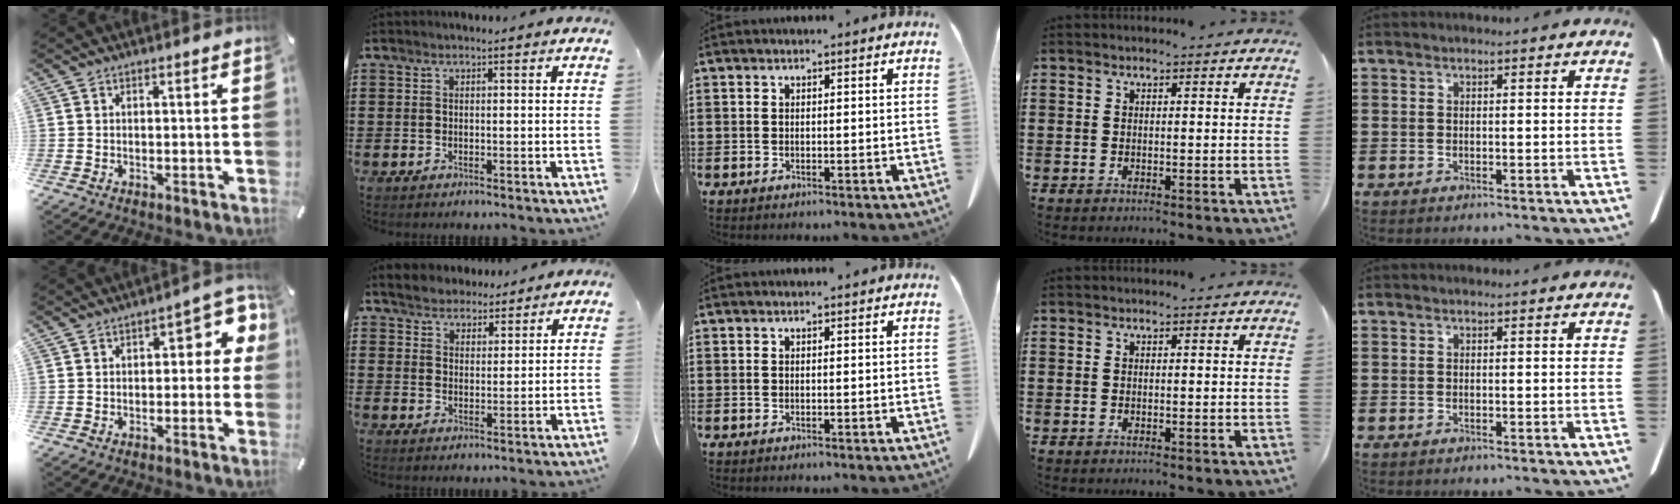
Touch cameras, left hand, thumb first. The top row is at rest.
{"thumb": {"total": 7.6, "force": [1.2, 4.1, 6.3], "torque": [-0.079, -0.002, 0.013]}, "index": {"total": 4.0, "force": [3.7, 1.7, 0.0], "torque": [-0.017, -0.004, 0.069]}}